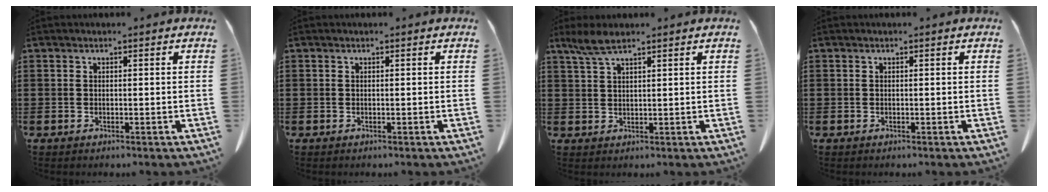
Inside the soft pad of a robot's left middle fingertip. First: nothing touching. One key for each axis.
{"total": 0.0}
{"total": 3.9, "fx": 2.6, "fy": 0.8, "fz": 2.7, "tx": -0.067, "ty": -0.002, "tz": 0.046}
{"total": 0.0}